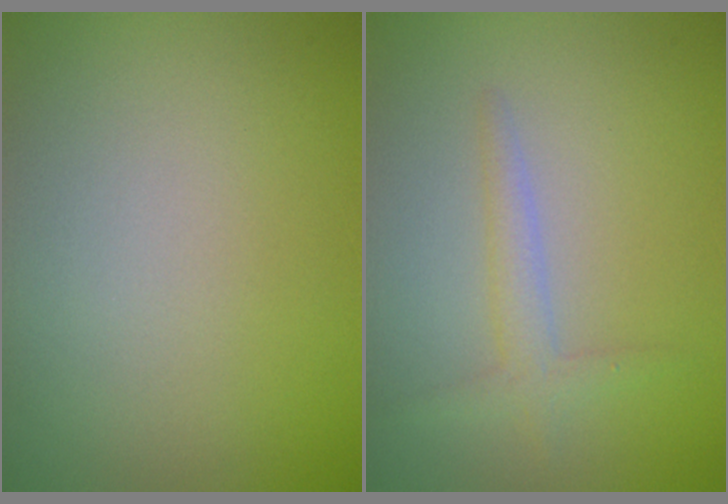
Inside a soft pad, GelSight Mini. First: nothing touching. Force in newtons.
{"total": 1.8, "press": 1.8, "slide": 0.1}